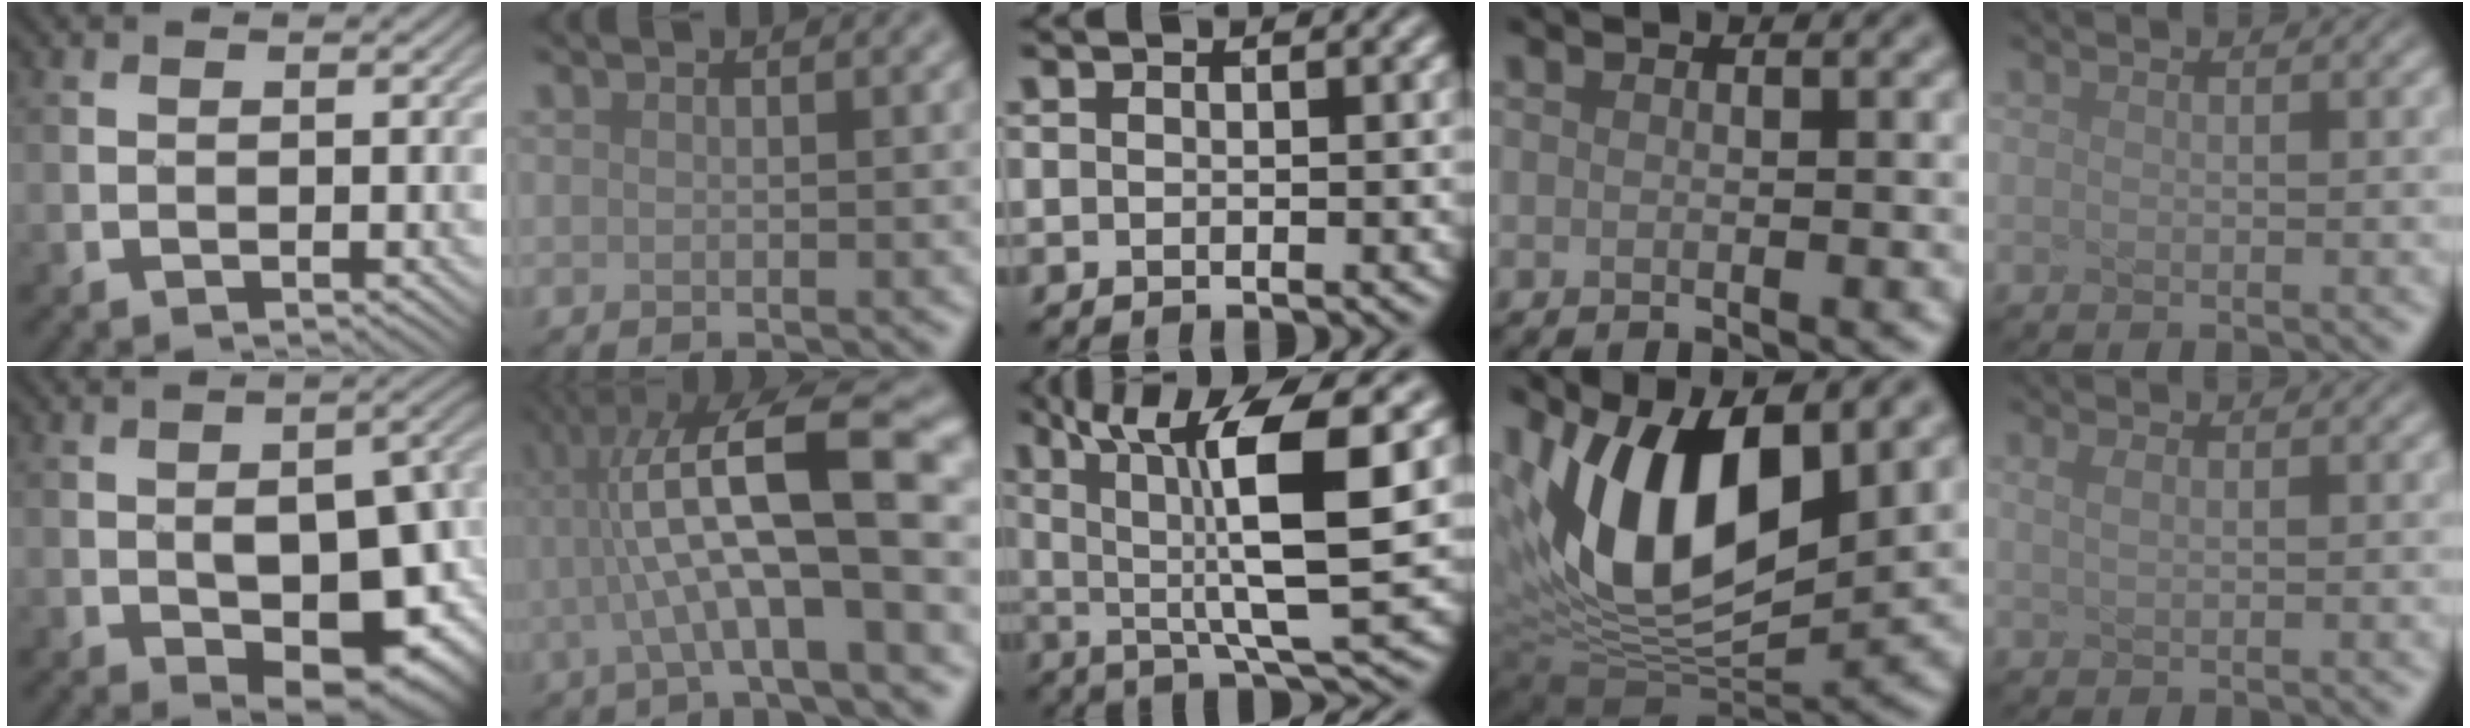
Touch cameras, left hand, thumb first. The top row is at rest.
{"thumb": {"total": 13.7, "force": [-3.0, 7.4, 11.2], "torque": [-0.143, -0.023, -0.031]}, "index": {"total": 11.3, "force": [0.9, 2.4, 11.0], "torque": [-0.177, 0.024, 0.018]}, "middle": {"total": 10.4, "force": [1.6, 2.2, 10.0], "torque": [-0.165, 0.001, 0.035]}, "ring": {"total": 14.1, "force": [4.4, 6.8, 11.5], "torque": [-0.198, 0.001, 0.070]}, "little": {"total": 0.9, "force": [0.4, 0.4, 0.8], "torque": [-0.016, 0.002, 0.009]}}